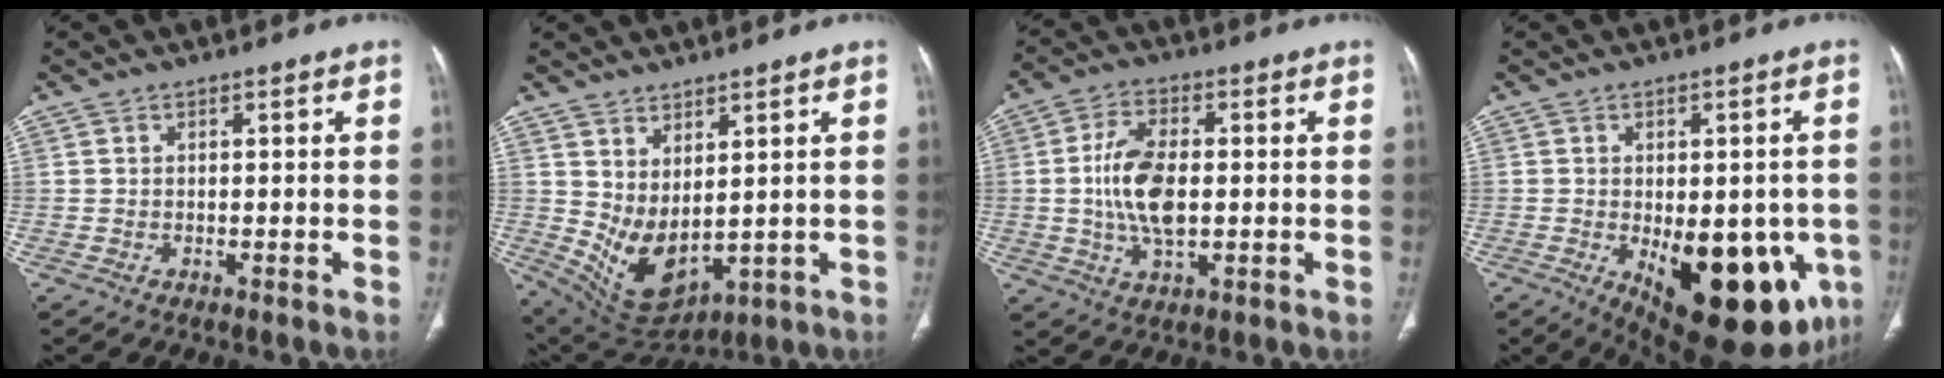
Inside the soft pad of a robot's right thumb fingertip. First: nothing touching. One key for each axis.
{"total": 9.9, "fx": 2.2, "fy": 5.3, "fz": 8.1, "tx": -0.140, "ty": -0.030, "tz": 0.072}
{"total": 10.8, "fx": -0.1, "fy": 5.6, "fz": 9.3, "tx": -0.180, "ty": 0.002, "tz": -0.002}
{"total": 21.9, "fx": -6.8, "fy": 10.6, "fz": 17.9, "tx": -0.179, "ty": -0.014, "tz": -0.065}